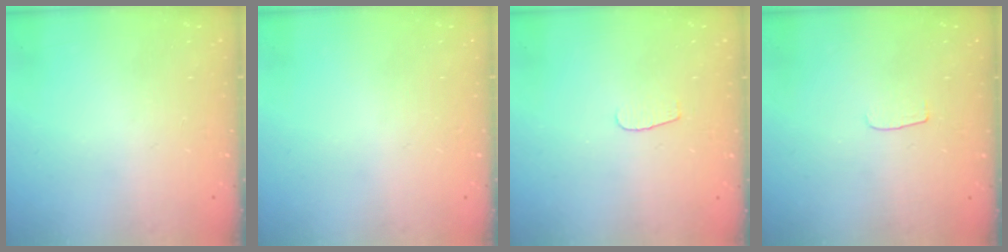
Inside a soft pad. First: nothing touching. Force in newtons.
{"total": 0.0}
{"total": 3.5, "press": 3.5, "slide": 0.3}
{"total": 3.1, "press": 3.1, "slide": 0.3}